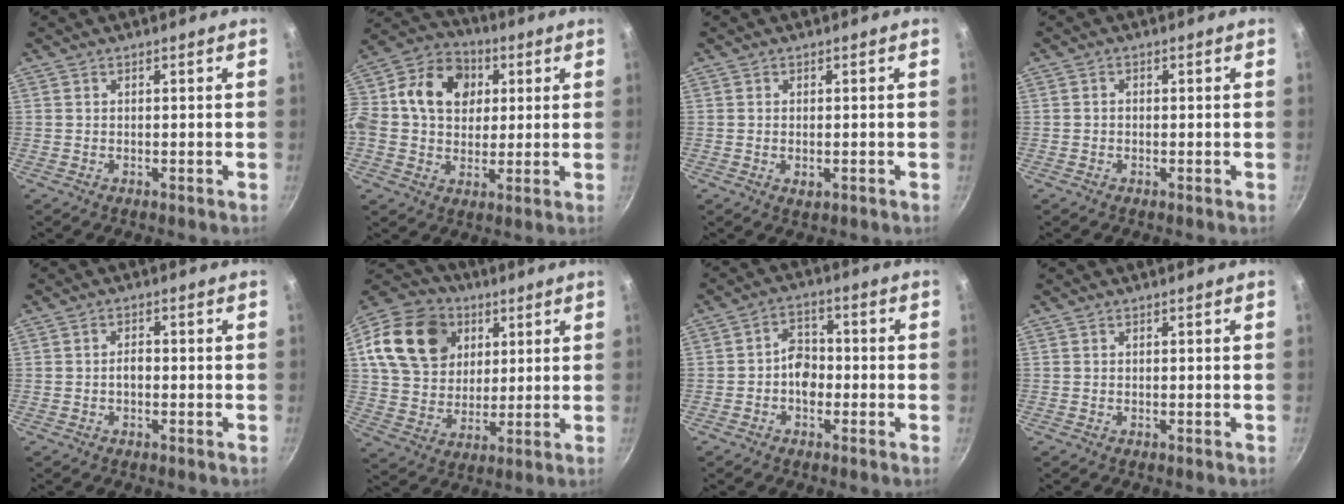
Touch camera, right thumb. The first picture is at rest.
{"total": 18.3, "force": [3.5, 14.2, 10.9], "torque": [-0.184, 0.030, 0.039]}
{"total": 1.8, "force": [-0.4, 1.0, 1.5], "torque": [-0.024, -0.004, -0.006]}
{"total": 0.8, "force": [-0.3, 0.7, 0.4], "torque": [-0.006, 0.003, -0.005]}
{"total": 1.9, "force": [-0.4, 1.2, 1.4], "torque": [-0.017, 0.011, -0.008]}
{"total": 21.2, "force": [7.6, 16.4, 11.0], "torque": [-0.195, 0.005, 0.137]}
{"total": 5.2, "force": [-1.4, 3.9, 3.2], "torque": [-0.023, 0.024, -0.031]}
{"total": 0.0}